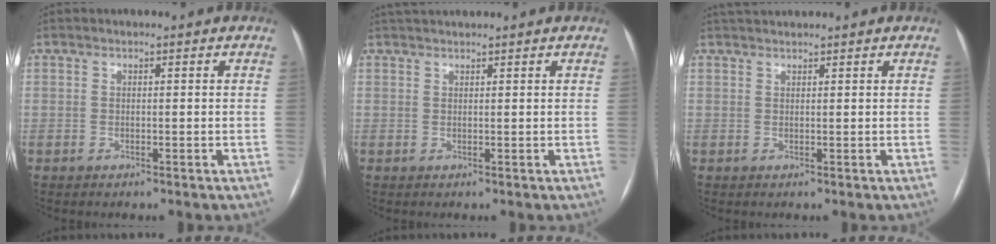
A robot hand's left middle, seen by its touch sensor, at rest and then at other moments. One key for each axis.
{"total": 2.6, "fx": 2.4, "fy": 0.0, "fz": 0.7, "tx": -0.008, "ty": 0.028, "tz": 0.045}
{"total": 2.2, "fx": 2.2, "fy": 0.0, "fz": 0.6, "tx": -0.007, "ty": 0.025, "tz": 0.041}